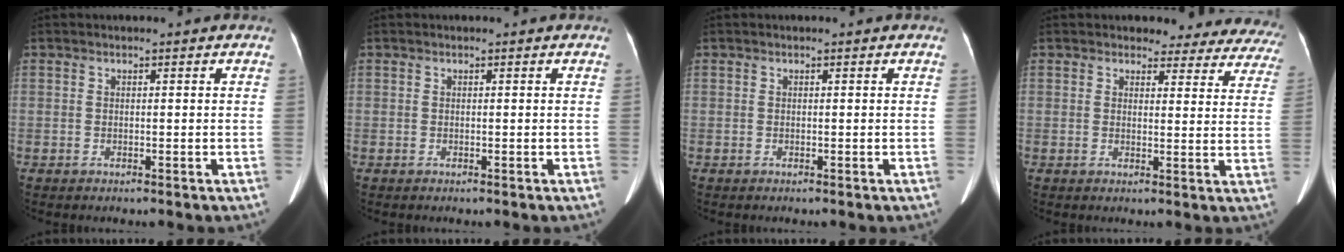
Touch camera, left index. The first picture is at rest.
{"total": 0.0}
{"total": 0.0}
{"total": 15.4, "force": [14.3, 5.3, 2.0], "torque": [0.021, -0.051, 0.122]}